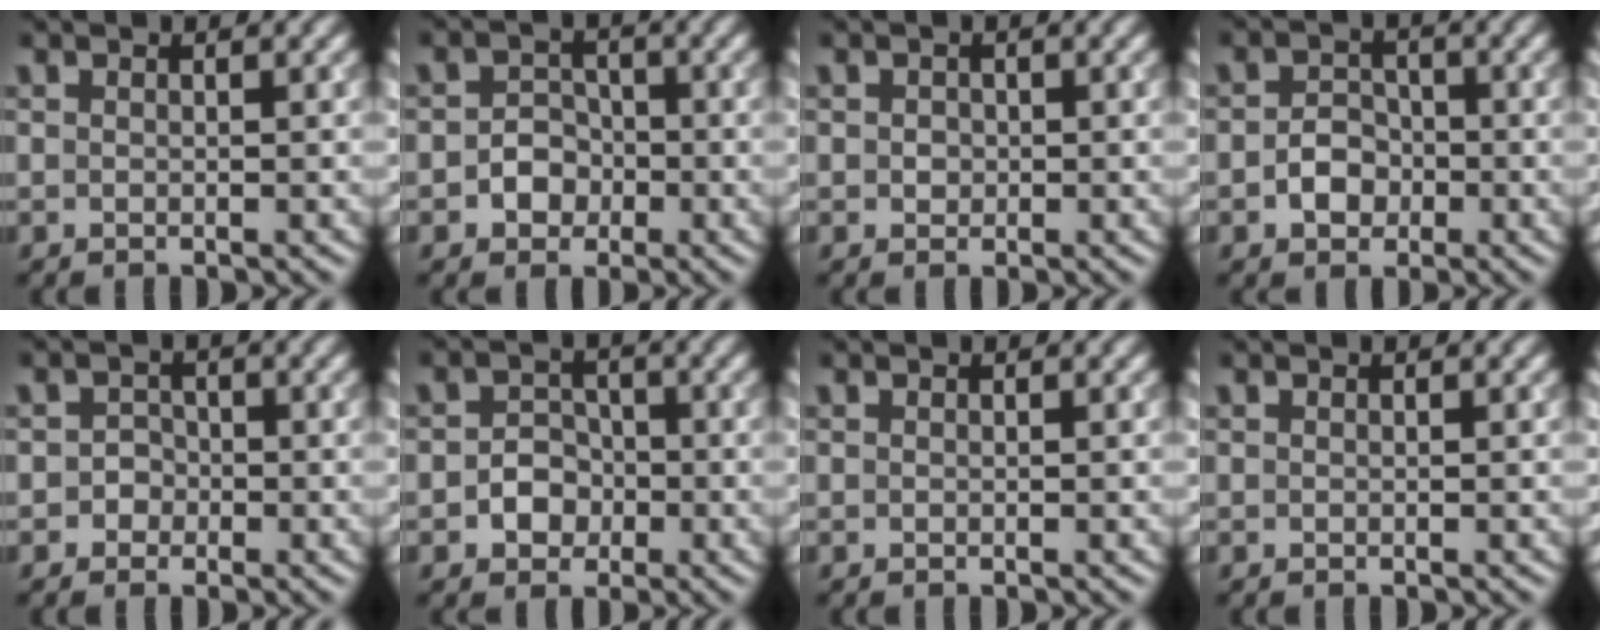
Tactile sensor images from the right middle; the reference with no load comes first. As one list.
[{"total": 2.6, "force": [-0.9, 2.2, 1.0], "torque": [0.000, 0.002, -0.025]}, {"total": 1.0, "force": [0.1, 0.9, 0.4], "torque": [-0.004, -0.001, -0.001]}, {"total": 2.7, "force": [-1.0, 2.1, 1.3], "torque": [-0.018, 0.002, -0.021]}, {"total": 1.4, "force": [-0.4, 1.3, 0.3], "torque": [0.015, 0.003, -0.015]}, {"total": 2.8, "force": [-0.9, 2.4, 1.2], "torque": [-0.002, 0.003, -0.025]}, {"total": 0.0}, {"total": 0.0}]